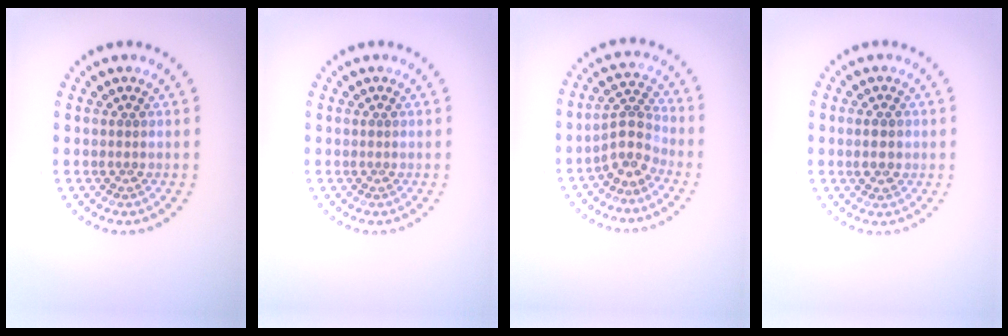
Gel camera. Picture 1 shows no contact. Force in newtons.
{"total": 0.0}
{"total": 2.9, "press": 2.3, "slide": 1.8}
{"total": 2.2, "press": 2.2, "slide": 0.2}